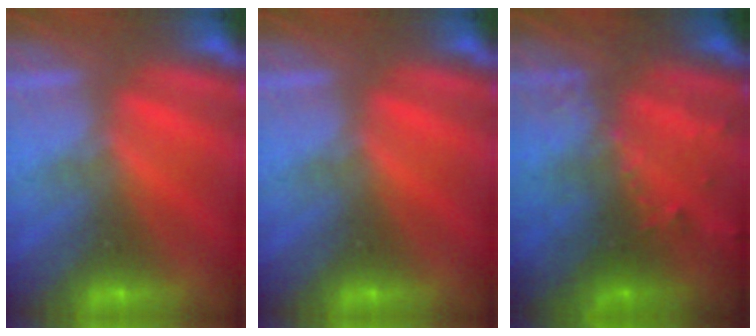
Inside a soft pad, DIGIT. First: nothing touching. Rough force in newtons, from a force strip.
{"total": 0.0}
{"total": 7.4}